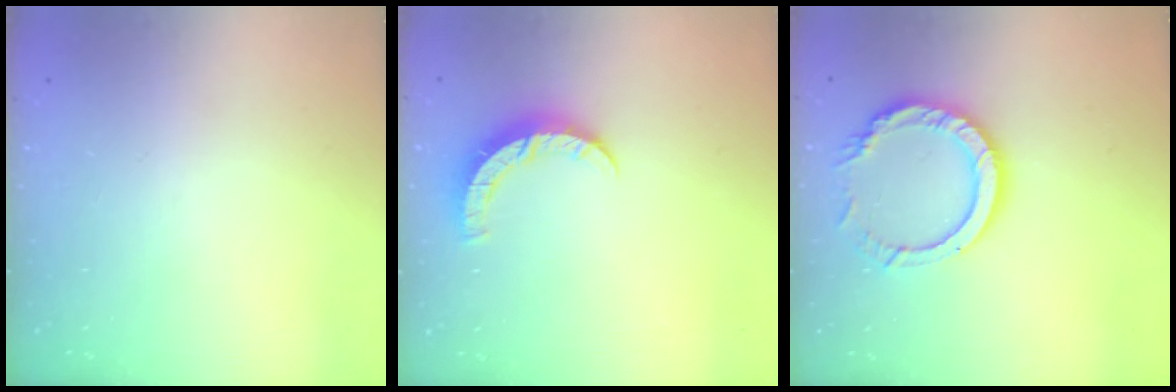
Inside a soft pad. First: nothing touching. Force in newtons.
{"total": 6.5, "press": 6.5, "slide": 0.4}
{"total": 12.3, "press": 12.2, "slide": 1.0}